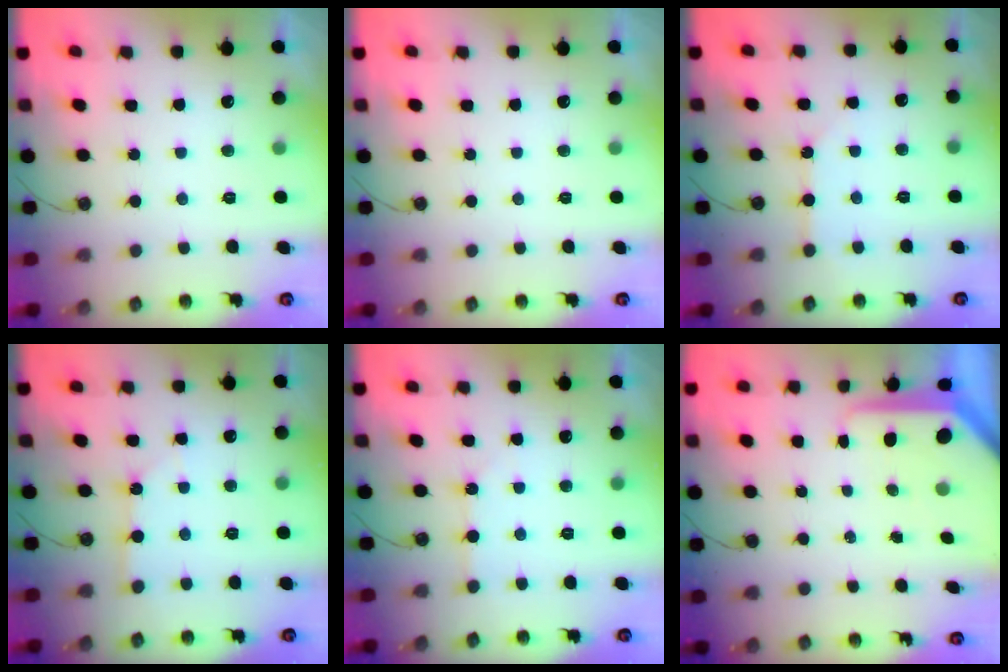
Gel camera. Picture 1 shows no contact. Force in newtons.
{"total": 0.0}
{"total": 2.7, "press": 2.7, "slide": 0.2}
{"total": 1.9, "press": 1.8, "slide": 0.3}
{"total": 2.3, "press": 2.3, "slide": 0.4}
{"total": 9.5, "press": 9.5, "slide": 0.8}